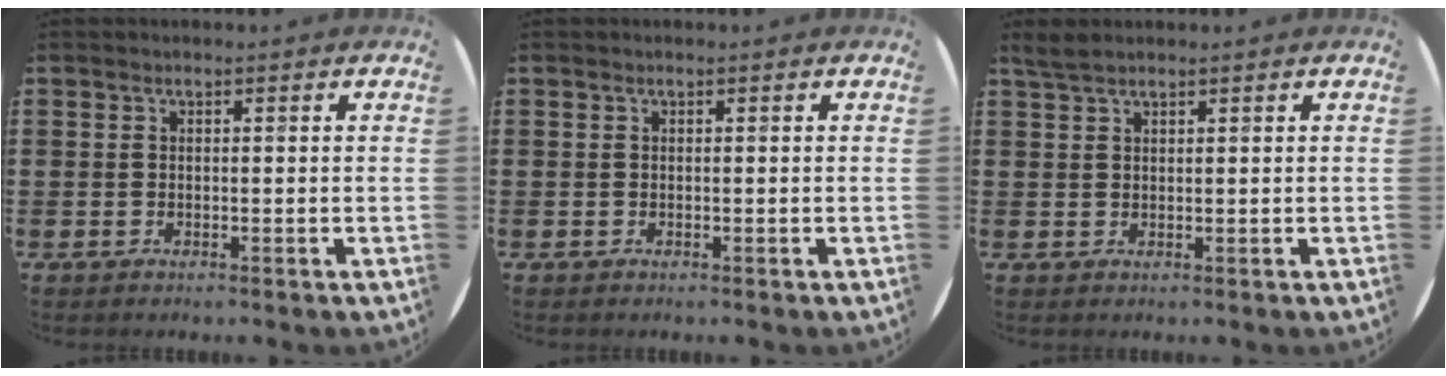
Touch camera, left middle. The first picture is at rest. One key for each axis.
{"total": 0.0}
{"total": 1.8, "fx": 1.6, "fy": 0.3, "fz": 0.8, "tx": -0.018, "ty": 0.003, "tz": 0.030}